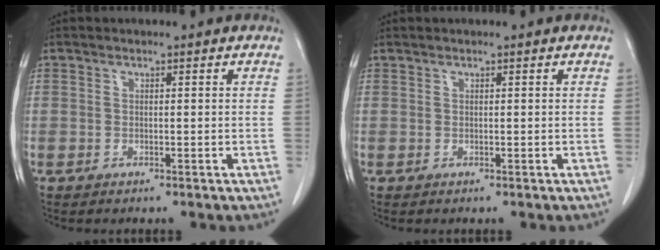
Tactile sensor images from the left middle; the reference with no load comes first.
{"total": 0.0}